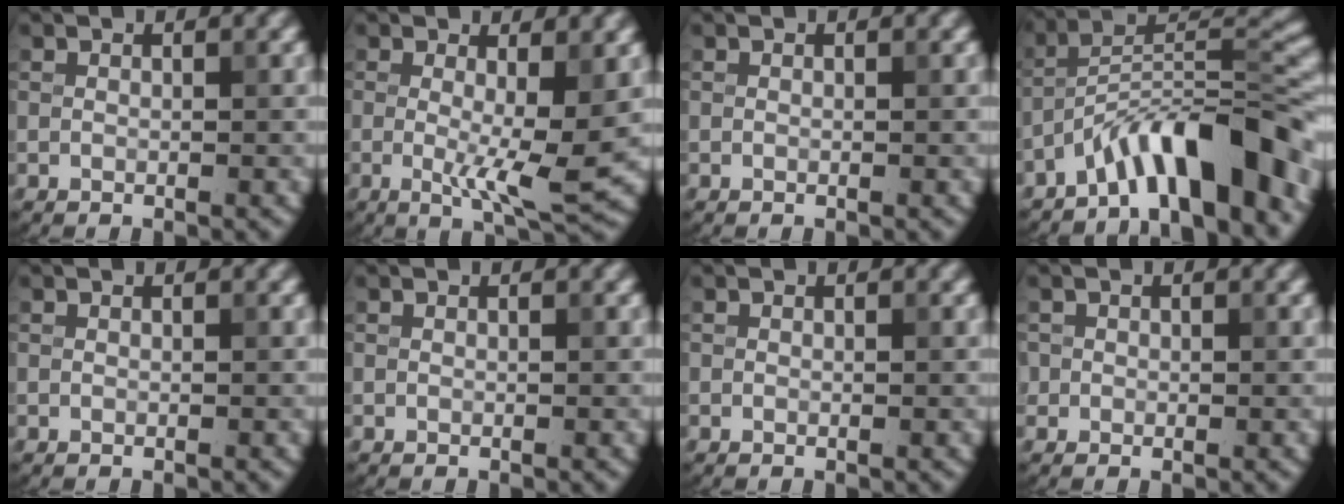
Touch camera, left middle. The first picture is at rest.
{"total": 5.5, "force": [0.0, 1.0, 5.4], "torque": [-0.083, -0.018, -0.001]}
{"total": 0.0}
{"total": 9.8, "force": [-6.6, 2.3, 6.9], "torque": [-0.096, 0.018, -0.118]}
{"total": 0.0}
{"total": 0.0}
{"total": 0.0}
{"total": 0.8, "force": [0.0, 0.8, 0.1], "torque": [0.005, -0.002, -0.003]}